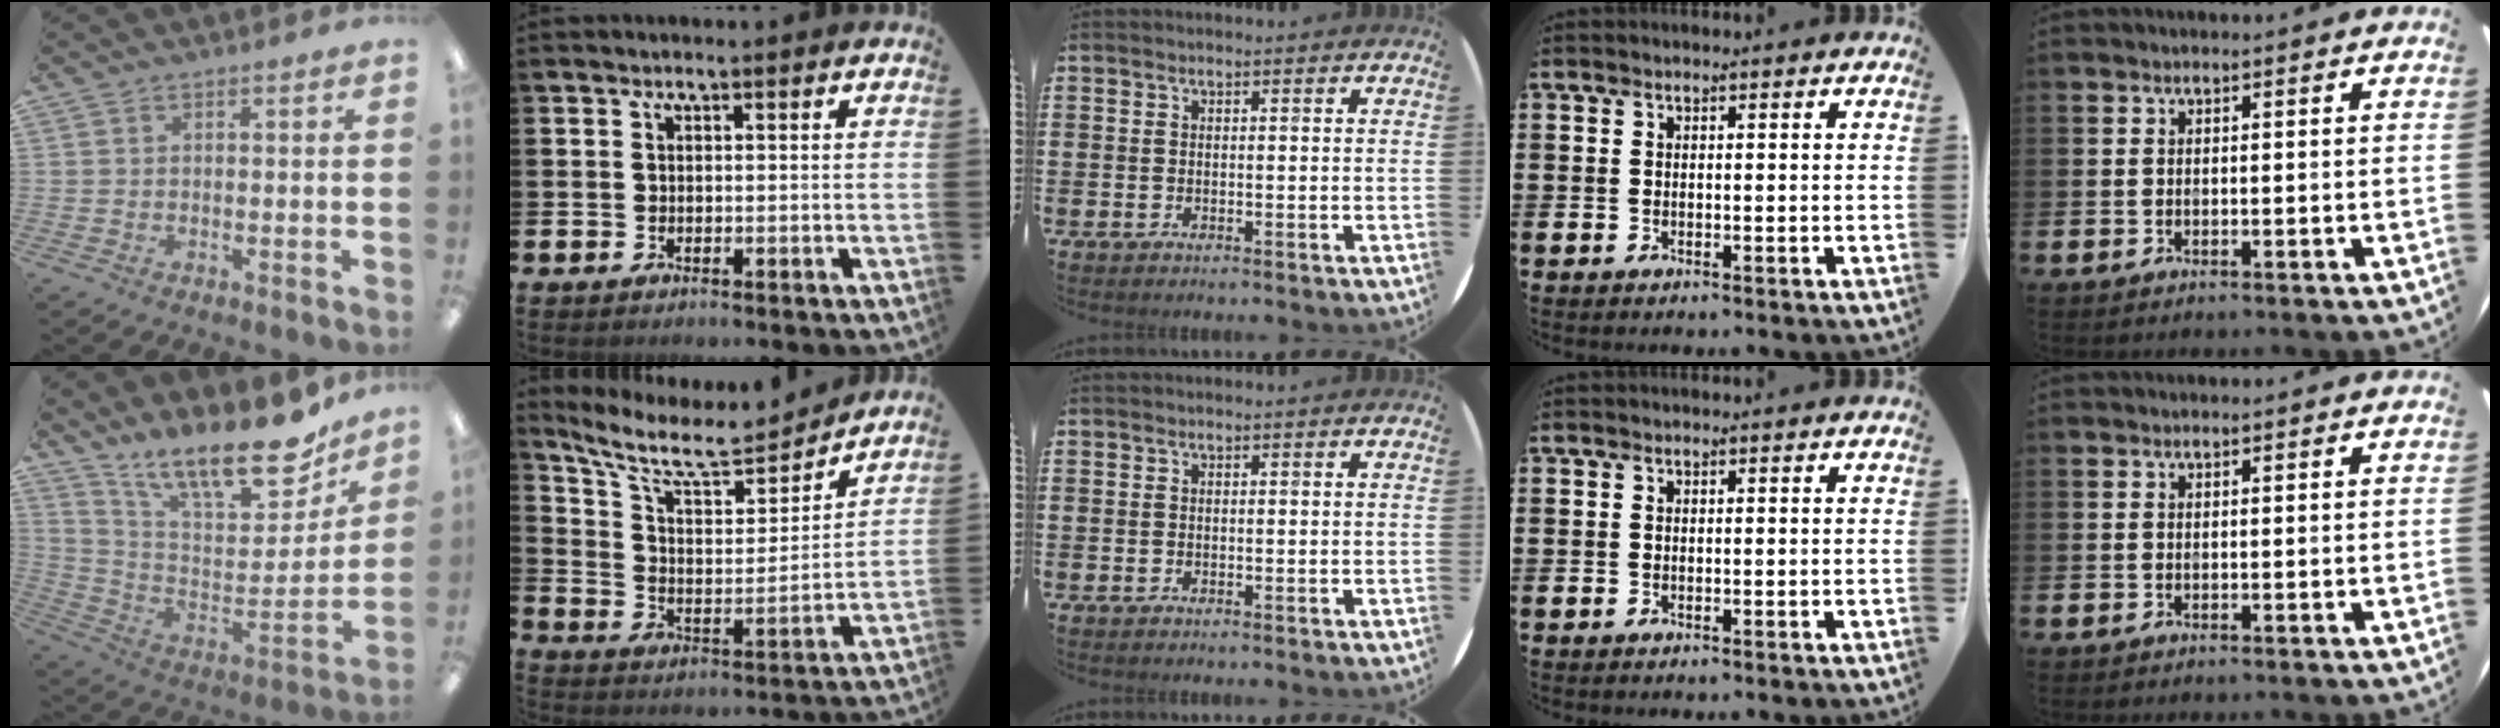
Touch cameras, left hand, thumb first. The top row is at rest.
{"thumb": {"total": 19.0, "force": [15.2, 5.6, 9.9], "torque": [-0.154, -0.124, 0.263]}, "index": {"total": 9.0, "force": [7.8, 2.9, 3.5], "torque": [-0.100, -0.053, 0.133]}}